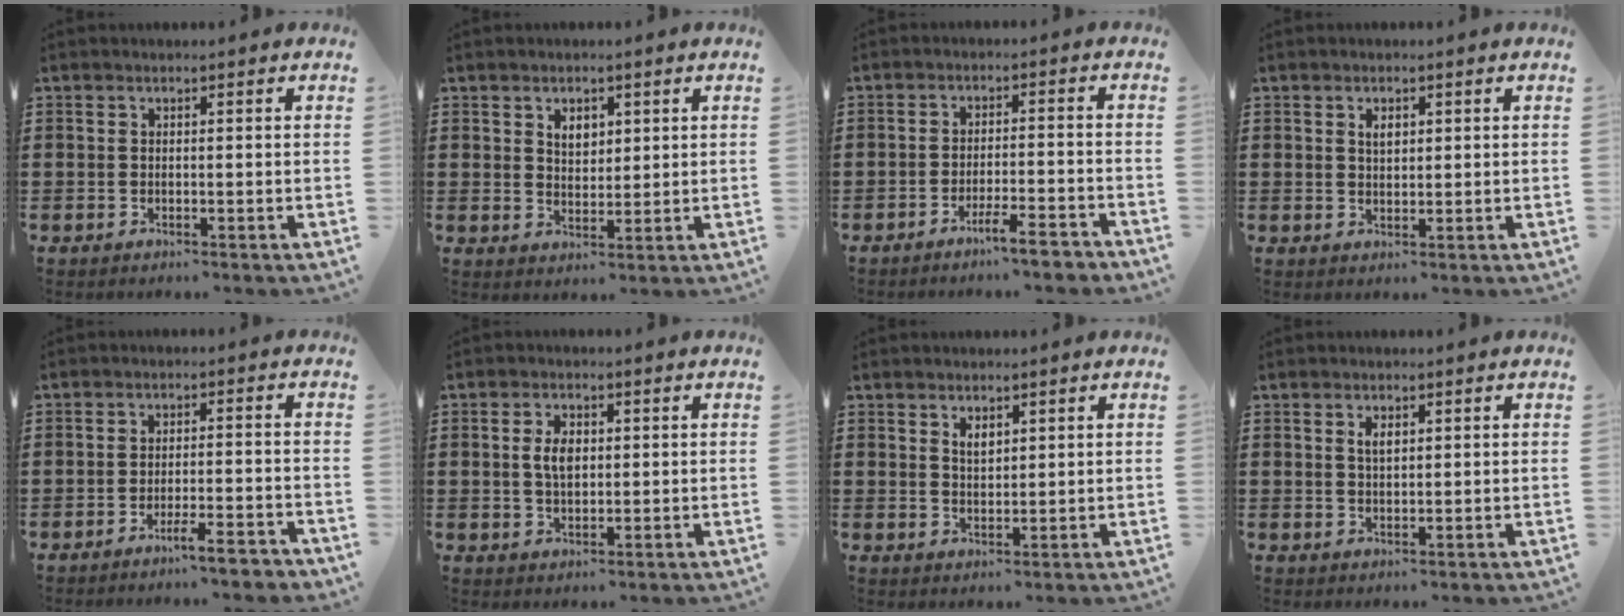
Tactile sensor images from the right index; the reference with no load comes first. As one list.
[{"total": 2.8, "force": [1.7, 1.9, 1.3], "torque": [-0.025, 0.004, 0.028]}, {"total": 4.8, "force": [-4.2, -0.1, 2.4], "torque": [-0.037, -0.005, -0.075]}, {"total": 1.5, "force": [0.8, 0.8, 1.0], "torque": [-0.023, 0.004, 0.014]}, {"total": 4.4, "force": [-3.7, 0.0, 2.4], "torque": [-0.037, -0.005, -0.065]}, {"total": 3.7, "force": [0.5, 2.1, 3.0], "torque": [-0.055, 0.006, 0.006]}, {"total": 1.9, "force": [1.5, 0.9, 0.8], "torque": [-0.019, 0.003, 0.027]}, {"total": 1.7, "force": [0.9, 0.7, 1.3], "torque": [-0.028, 0.004, 0.015]}]